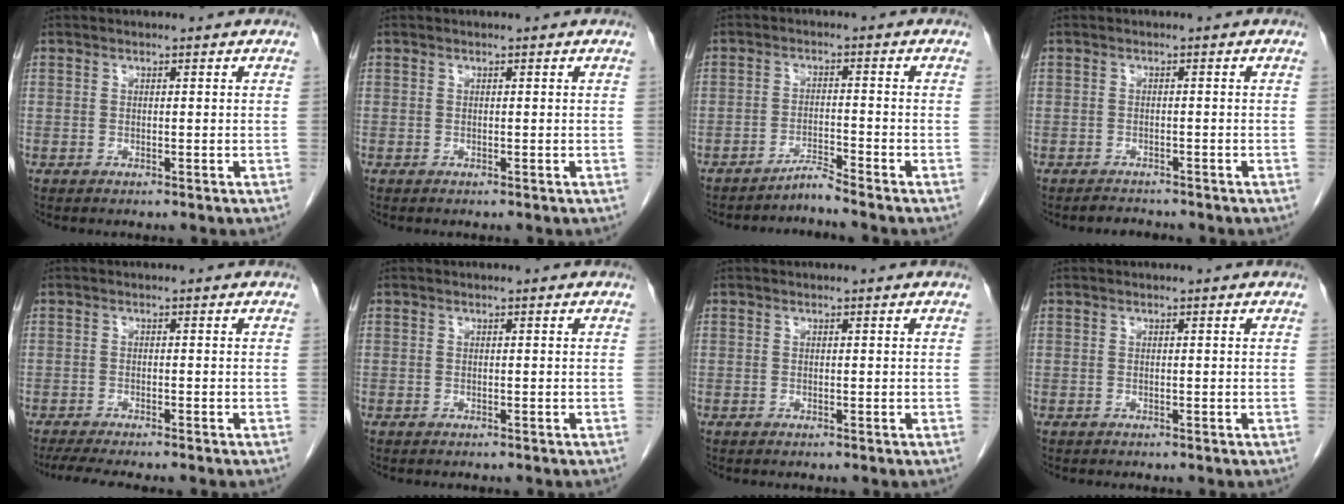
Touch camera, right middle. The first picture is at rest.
{"total": 0.0}
{"total": 2.7, "force": [-2.5, -0.9, 0.3], "torque": [0.000, -0.012, -0.047]}
{"total": 1.5, "force": [-1.5, 0.3, -0.2], "torque": [-0.005, -0.007, -0.021]}
{"total": 7.4, "force": [-6.3, 0.7, 3.9], "torque": [-0.057, -0.015, -0.096]}
{"total": 0.5, "force": [-0.5, 0.1, 0.2], "torque": [-0.002, 0.000, -0.006]}
{"total": 0.0}
{"total": 0.0}